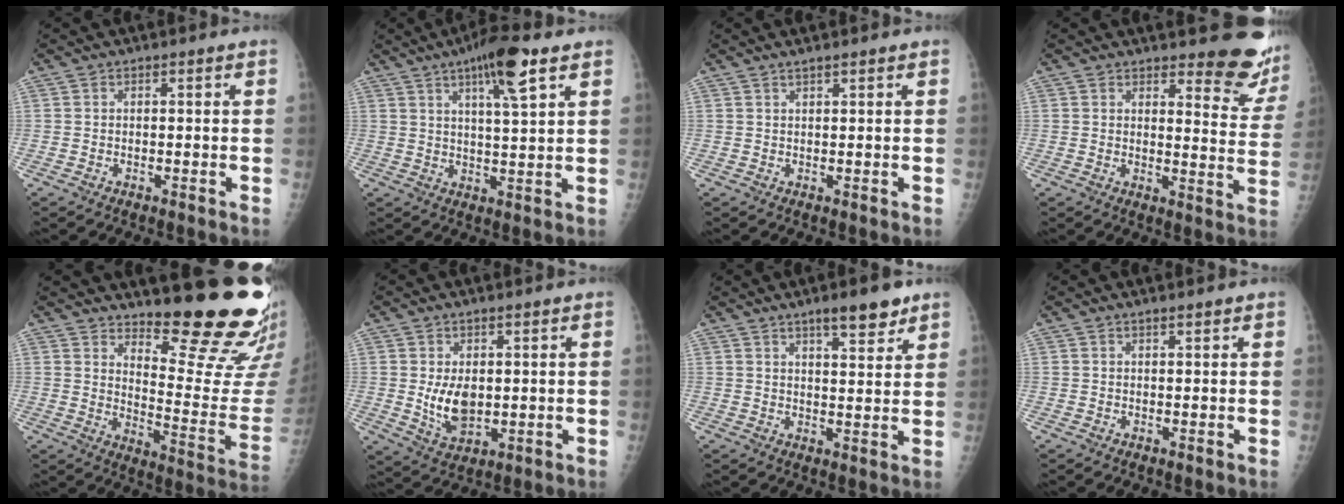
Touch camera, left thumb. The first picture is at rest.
{"total": 10.1, "force": [5.3, 1.7, 8.4], "torque": [-0.127, -0.018, 0.085]}
{"total": 1.0, "force": [0.8, 0.0, 0.6], "torque": [-0.003, -0.001, 0.018]}
{"total": 11.4, "force": [9.7, 3.3, 5.0], "torque": [-0.025, -0.085, 0.101]}
{"total": 18.5, "force": [15.8, 3.0, 9.2], "torque": [-0.092, -0.171, 0.216]}
{"total": 6.6, "force": [0.5, 4.1, 5.2], "torque": [-0.073, -0.018, 0.025]}
{"total": 7.1, "force": [4.9, 1.7, 4.9], "torque": [-0.054, -0.029, 0.074]}
{"total": 0.8, "force": [0.6, 0.0, 0.5], "torque": [0.000, -0.003, 0.013]}